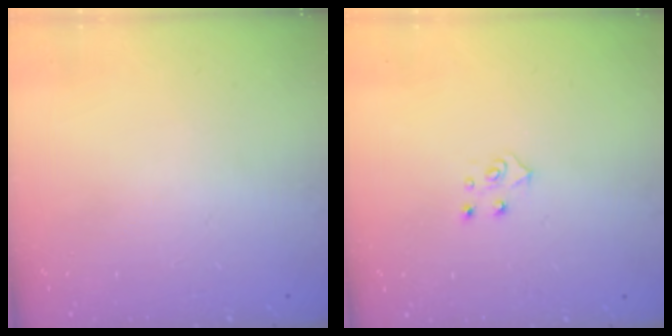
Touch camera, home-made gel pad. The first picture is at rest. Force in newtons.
{"total": 4.1, "press": 4.1, "slide": 0.5}